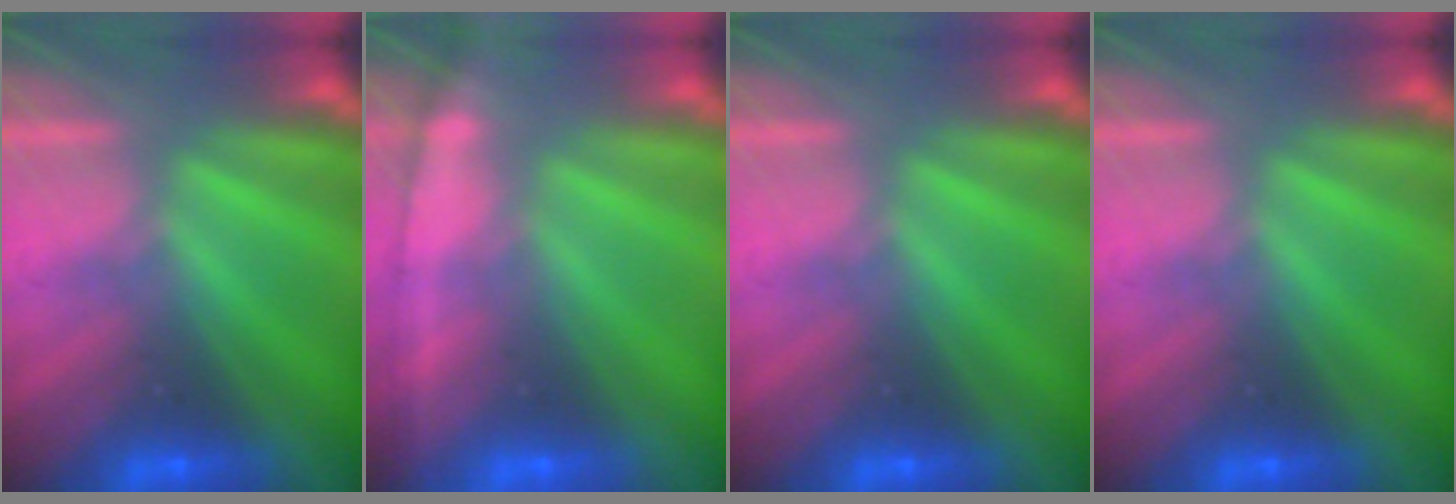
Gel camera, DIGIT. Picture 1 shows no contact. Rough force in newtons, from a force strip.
{"total": 1.6}
{"total": 0.0}
{"total": 0.0}